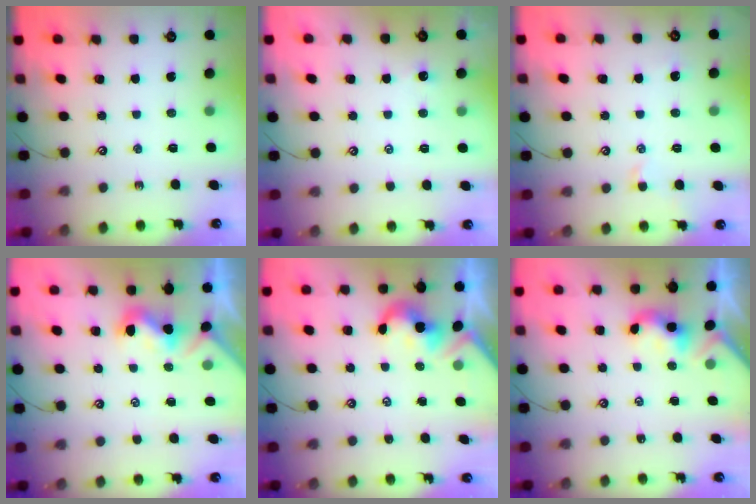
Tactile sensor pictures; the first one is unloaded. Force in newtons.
{"total": 1.9, "press": 1.9, "slide": 0.3}
{"total": 0.7, "press": 0.4, "slide": 0.5}
{"total": 0.9, "press": 0.9, "slide": 0.4}
{"total": 2.1, "press": 2.1, "slide": 0.3}
{"total": 2.0, "press": 2.0, "slide": 0.3}